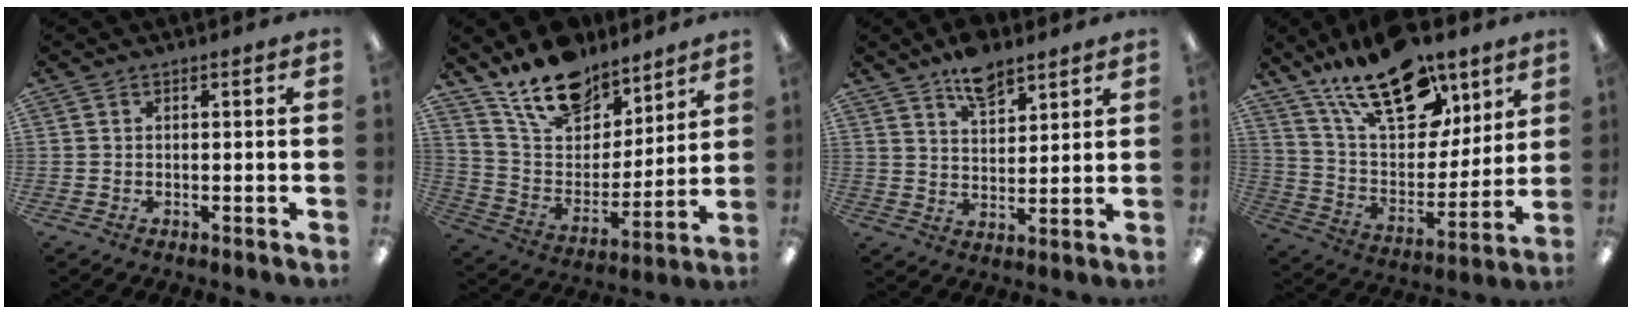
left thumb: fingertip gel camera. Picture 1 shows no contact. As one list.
[{"total": 17.3, "force": [14.0, 8.2, 6.0], "torque": [-0.120, -0.092, 0.258]}, {"total": 8.3, "force": [6.4, 3.8, 3.7], "torque": [-0.057, -0.032, 0.114]}, {"total": 24.1, "force": [15.7, 11.8, 14.1], "torque": [-0.237, -0.082, 0.275]}]